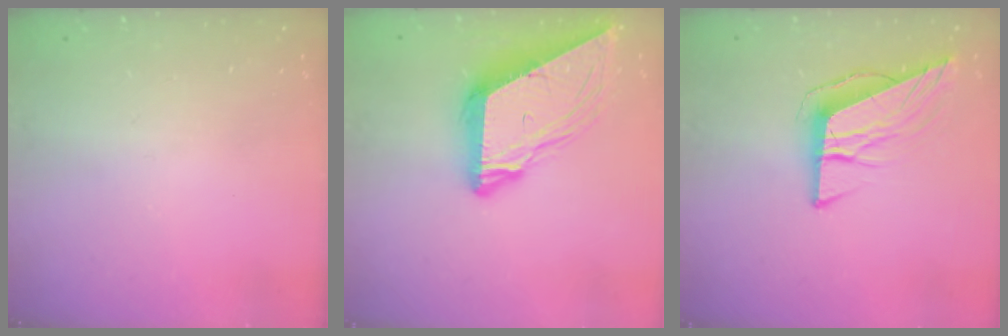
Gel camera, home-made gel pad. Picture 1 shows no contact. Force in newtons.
{"total": 9.3, "press": 9.2, "slide": 0.8}
{"total": 9.3, "press": 9.2, "slide": 1.6}